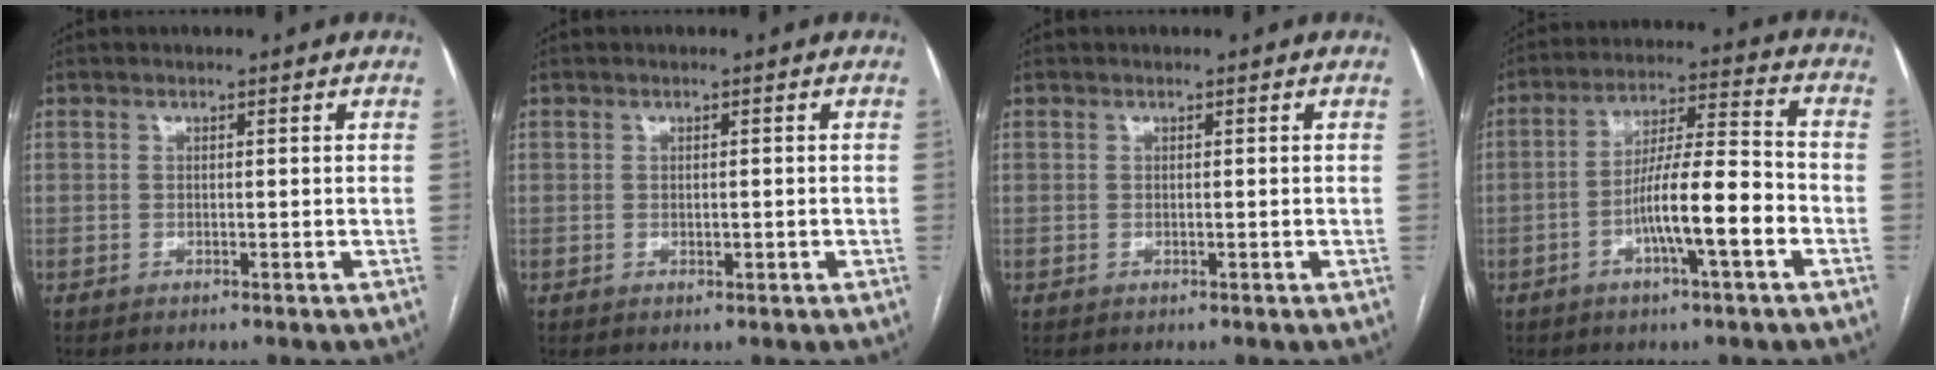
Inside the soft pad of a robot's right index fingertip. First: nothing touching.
{"total": 0.8, "force": [-0.1, 0.4, 0.6], "torque": [-0.010, 0.000, 0.002]}
{"total": 0.0}
{"total": 11.1, "force": [-4.0, 1.0, 10.3], "torque": [-0.180, 0.012, -0.066]}